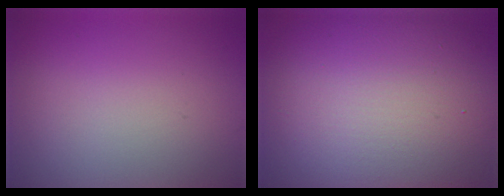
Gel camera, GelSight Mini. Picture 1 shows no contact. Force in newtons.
{"total": 16.7, "press": 16.6, "slide": 1.1}